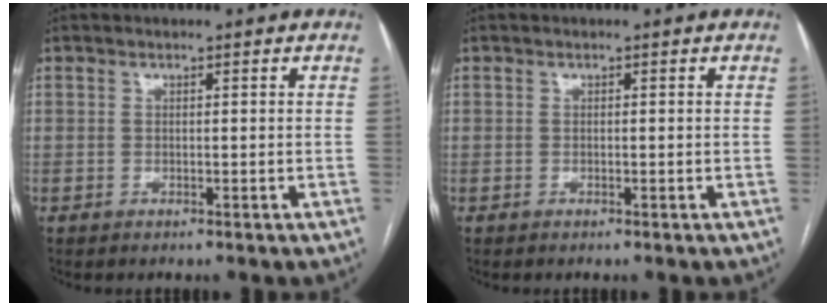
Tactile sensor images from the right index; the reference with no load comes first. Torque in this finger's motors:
{"motor_torque": [0.01, 0.00, 0.00, 0.00]}